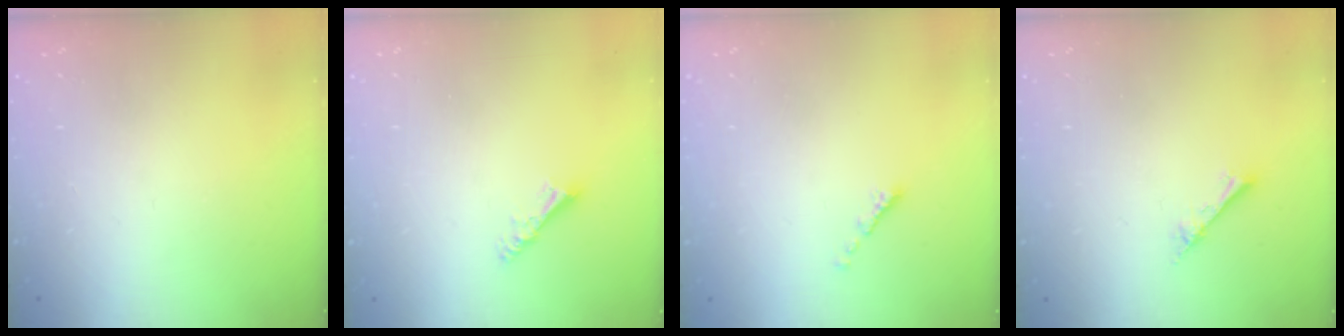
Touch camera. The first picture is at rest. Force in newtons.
{"total": 4.2, "press": 4.1, "slide": 0.5}
{"total": 0.6, "press": 0.5, "slide": 0.3}
{"total": 2.4, "press": 2.4, "slide": 0.3}